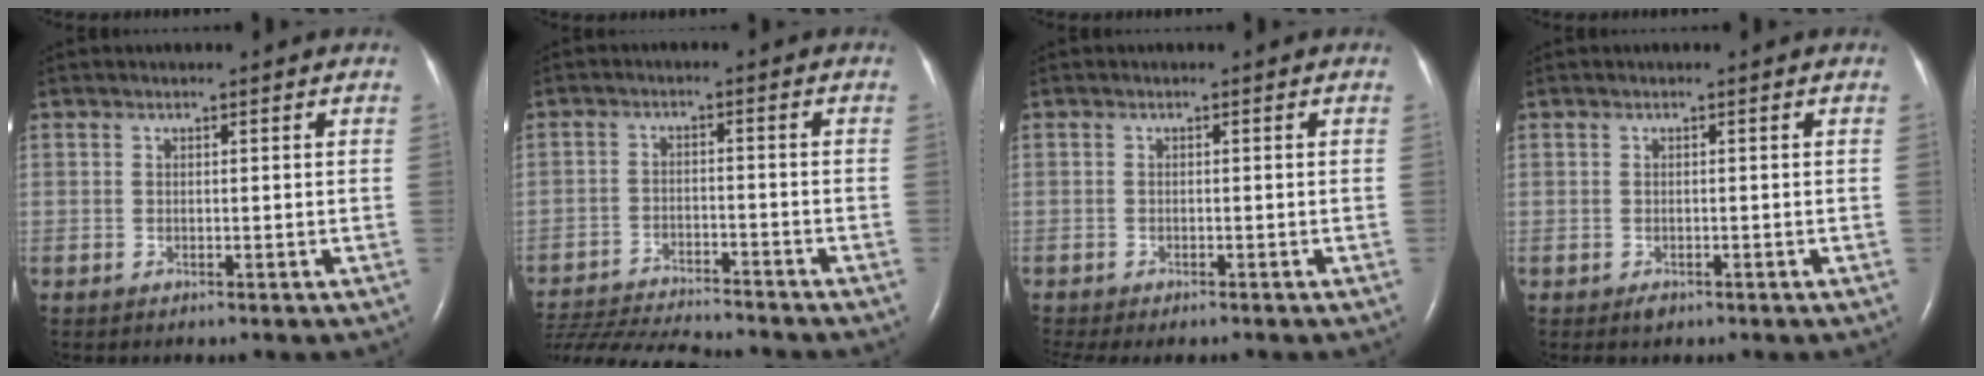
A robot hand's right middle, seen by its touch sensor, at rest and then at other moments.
{"total": 16.1, "force": [-15.0, 1.3, 5.6], "torque": [-0.116, -0.024, -0.233]}
{"total": 5.2, "force": [-4.4, 1.4, 2.4], "torque": [-0.033, -0.002, -0.064]}
{"total": 0.9, "force": [-0.7, 0.4, 0.5], "torque": [-0.012, -0.001, -0.007]}